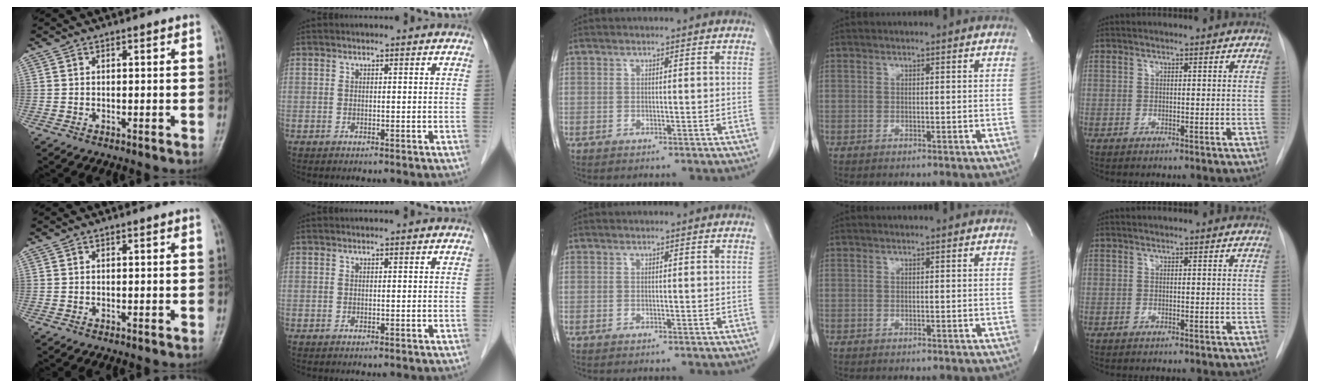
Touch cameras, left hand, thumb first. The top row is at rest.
{}